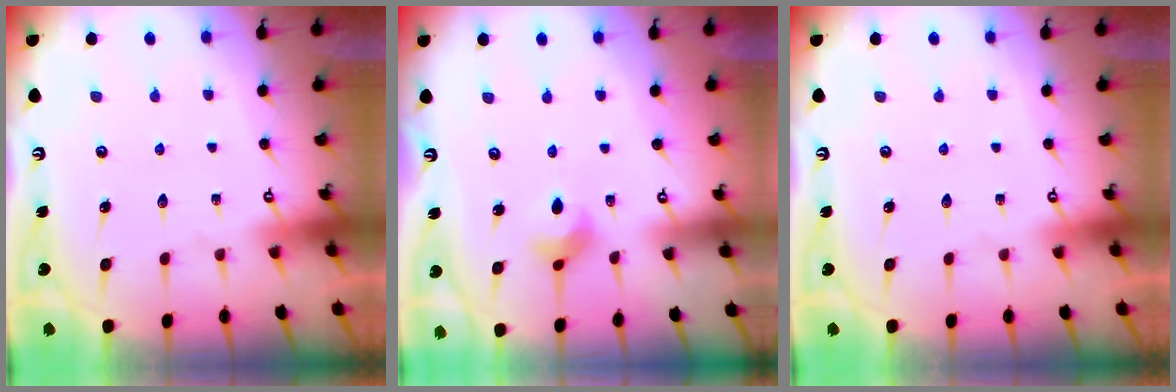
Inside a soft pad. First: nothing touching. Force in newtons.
{"total": 3.4, "press": 3.4, "slide": 0.6}
{"total": 0.0}